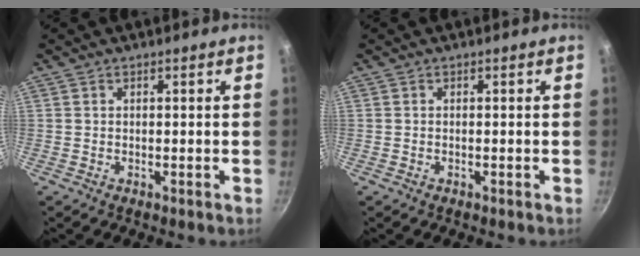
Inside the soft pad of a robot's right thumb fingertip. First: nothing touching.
{"total": 4.1, "force": [-1.7, 2.9, 2.3], "torque": [-0.042, 0.010, -0.027]}